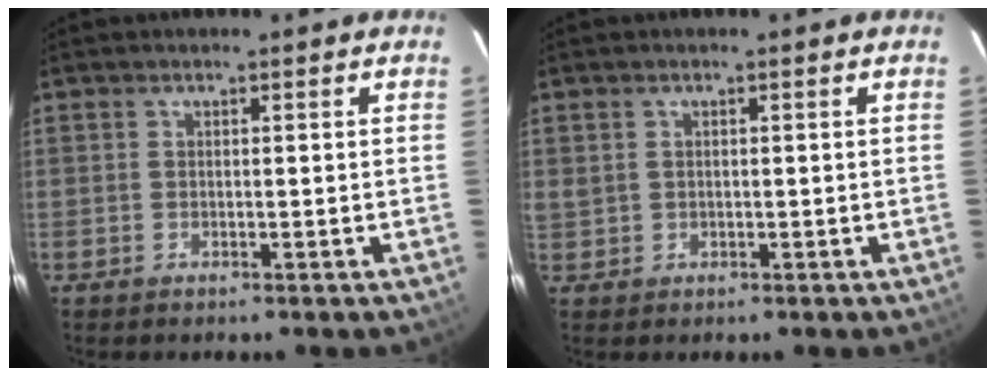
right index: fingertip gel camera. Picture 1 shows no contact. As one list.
[{"total": 1.6, "force": [0.6, 1.3, 0.6], "torque": [-0.012, 0.004, 0.016]}]